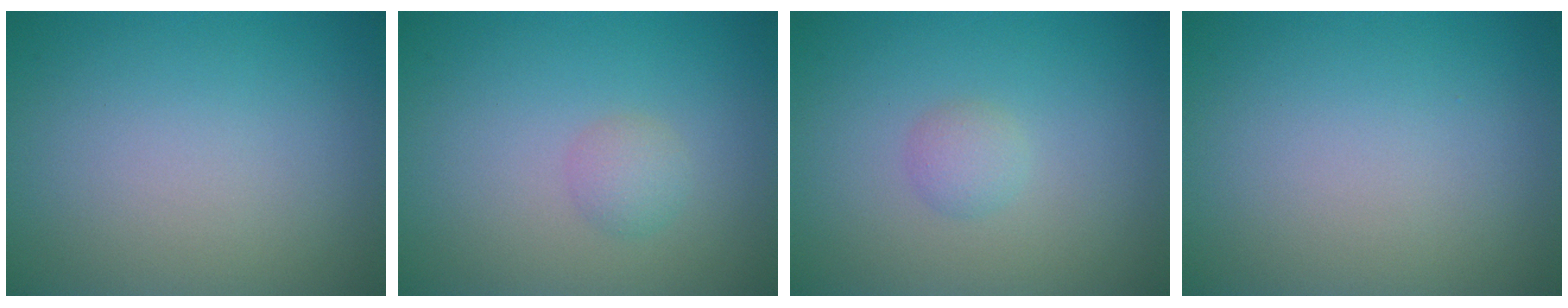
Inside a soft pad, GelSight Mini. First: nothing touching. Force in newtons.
{"total": 1.4, "press": 1.4, "slide": 0.1}
{"total": 1.3, "press": 1.3, "slide": 0.1}
{"total": 0.0}